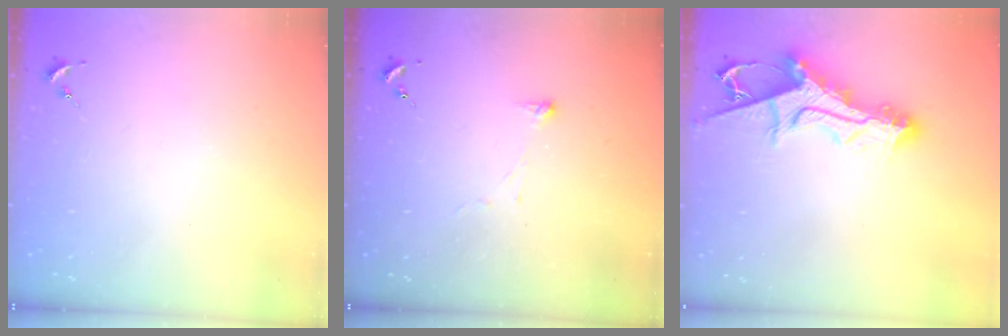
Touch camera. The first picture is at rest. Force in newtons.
{"total": 2.9, "press": 2.8, "slide": 0.5}
{"total": 15.2, "press": 15.1, "slide": 0.7}